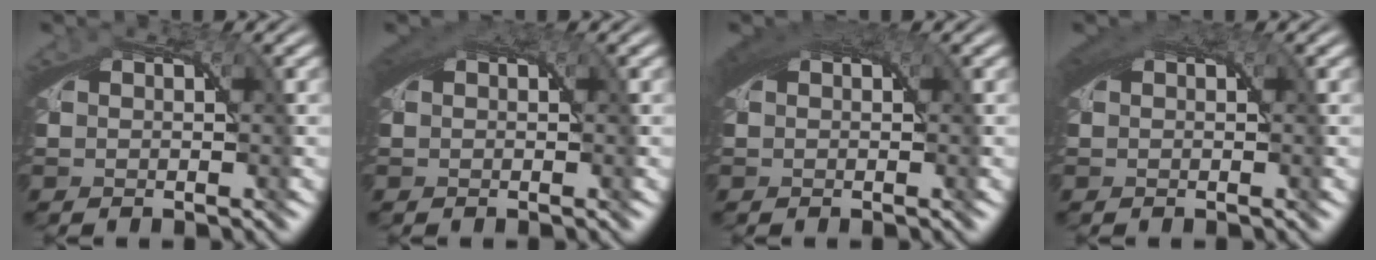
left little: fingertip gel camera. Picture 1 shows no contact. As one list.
[{"total": 1.9, "force": [0.7, 1.1, 1.4], "torque": [-0.028, -0.002, 0.011]}, {"total": 2.6, "force": [0.9, 1.3, 2.1], "torque": [-0.041, -0.002, 0.017]}, {"total": 2.0, "force": [0.7, 1.1, 1.5], "torque": [-0.032, -0.002, 0.012]}]